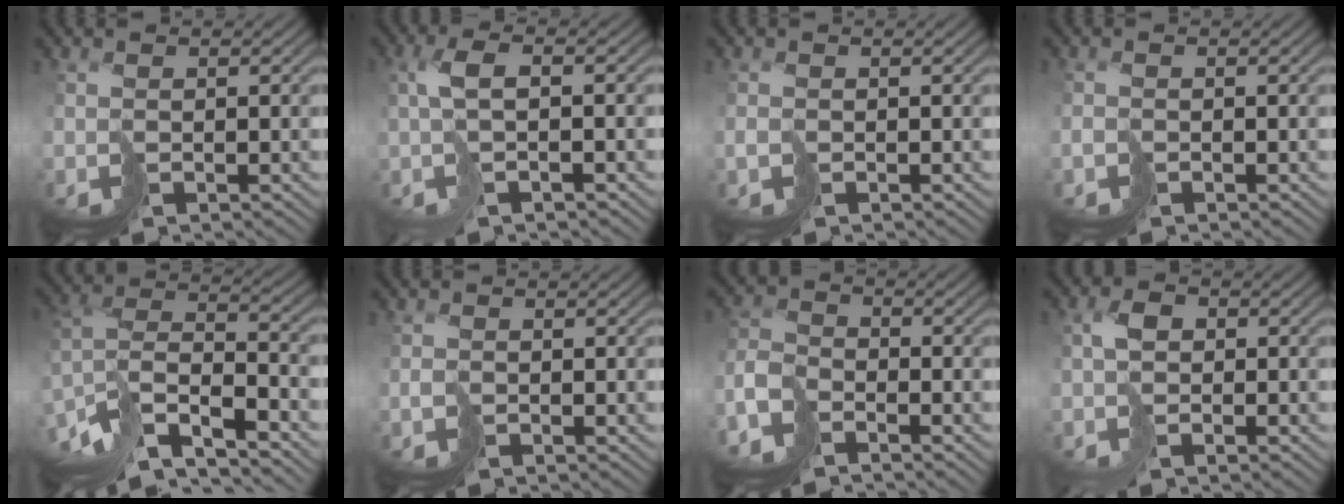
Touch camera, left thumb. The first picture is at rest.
{"total": 3.4, "force": [0.0, 1.0, 3.3], "torque": [-0.072, 0.011, -0.005]}
{"total": 1.0, "force": [-0.4, 0.7, 0.6], "torque": [-0.016, -0.005, -0.009]}
{"total": 1.0, "force": [-0.6, 0.6, 0.4], "torque": [-0.009, 0.000, -0.016]}
{"total": 12.3, "force": [-8.3, 4.1, 8.0], "torque": [-0.174, -0.012, -0.166]}
{"total": 0.9, "force": [-0.4, 0.7, 0.4], "torque": [-0.008, 0.000, -0.011]}
{"total": 5.8, "force": [-4.3, 2.6, 2.9], "torque": [-0.069, -0.006, -0.103]}
{"total": 2.8, "force": [-0.4, 1.9, 2.1], "torque": [-0.038, 0.007, -0.015]}